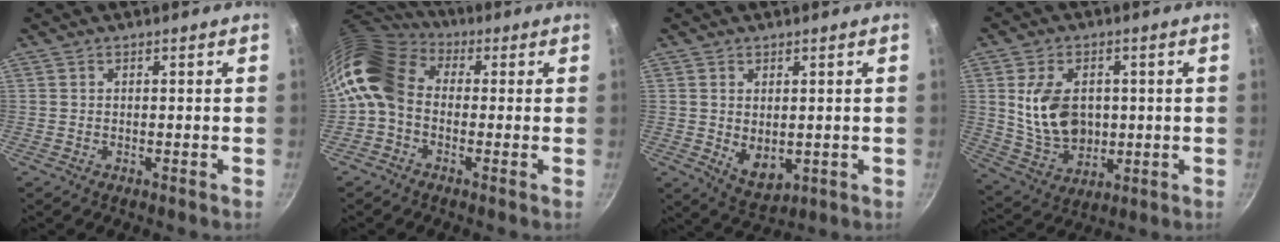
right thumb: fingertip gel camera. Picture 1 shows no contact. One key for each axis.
{"total": 12.3, "fx": -1.1, "fy": 9.3, "fz": 7.9, "tx": -0.143, "ty": 0.037, "tz": -0.046}
{"total": 6.0, "fx": 0.3, "fy": 3.9, "fz": 4.6, "tx": -0.064, "ty": -0.020, "tz": 0.018}
{"total": 12.9, "fx": 1.2, "fy": 9.1, "fz": 9.0, "tx": -0.139, "ty": -0.014, "tz": 0.035}